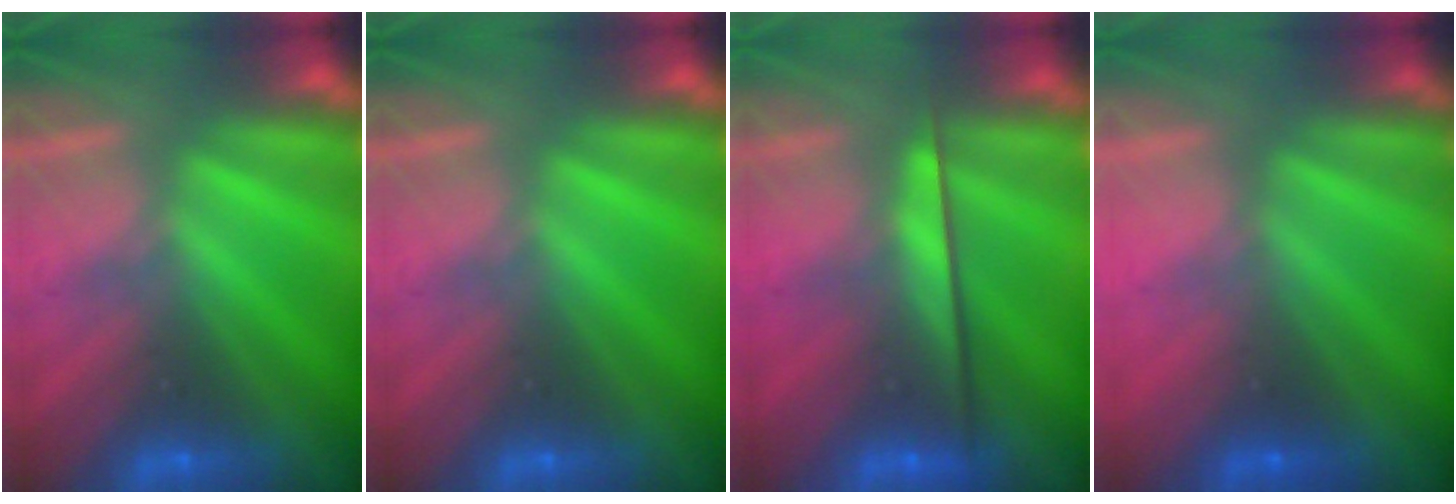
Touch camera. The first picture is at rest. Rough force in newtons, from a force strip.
{"total": 0.0}
{"total": 2.3}
{"total": 2.9}